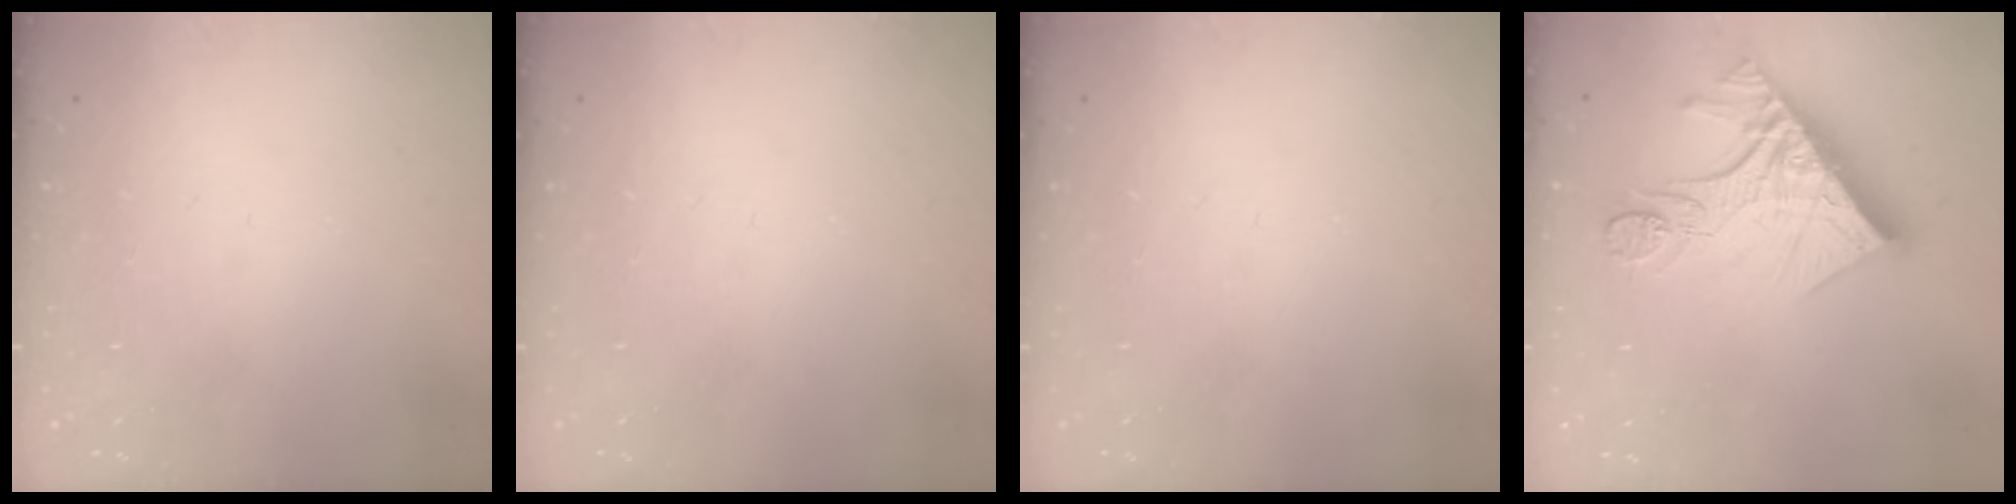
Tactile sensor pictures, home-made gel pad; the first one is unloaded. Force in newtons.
{"total": 0.0}
{"total": 0.0}
{"total": 16.3, "press": 16.3, "slide": 1.3}